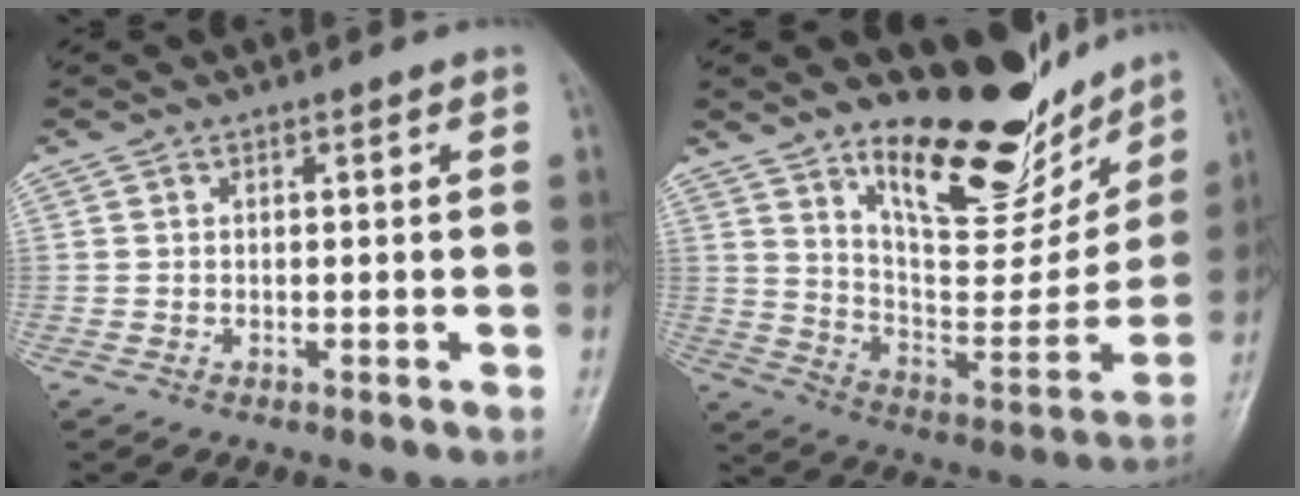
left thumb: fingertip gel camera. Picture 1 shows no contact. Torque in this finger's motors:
{"motor_torque": [0.96, 0.88, 1.39, -1.38, 0.24]}